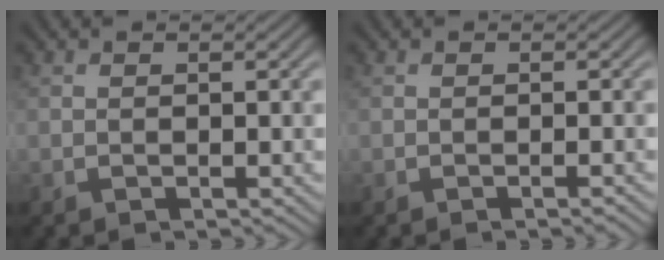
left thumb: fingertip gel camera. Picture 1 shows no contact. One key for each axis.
{"total": 0.6, "fx": -0.4, "fy": 0.0, "fz": 0.4, "tx": -0.006, "ty": 0.001, "tz": -0.009}